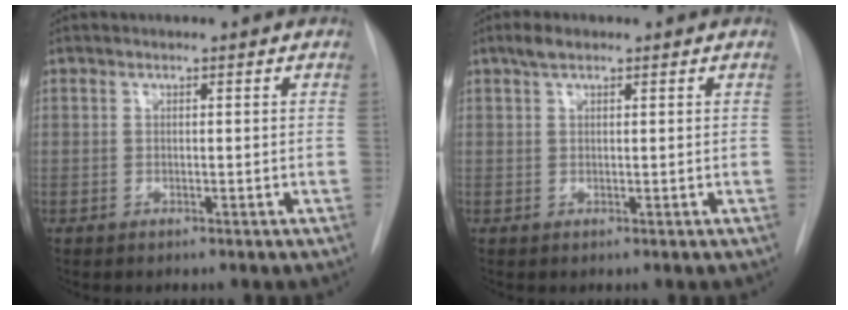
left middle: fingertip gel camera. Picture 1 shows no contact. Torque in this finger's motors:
{"motor_torque": [0.12, -0.04, -0.12, -0.02]}